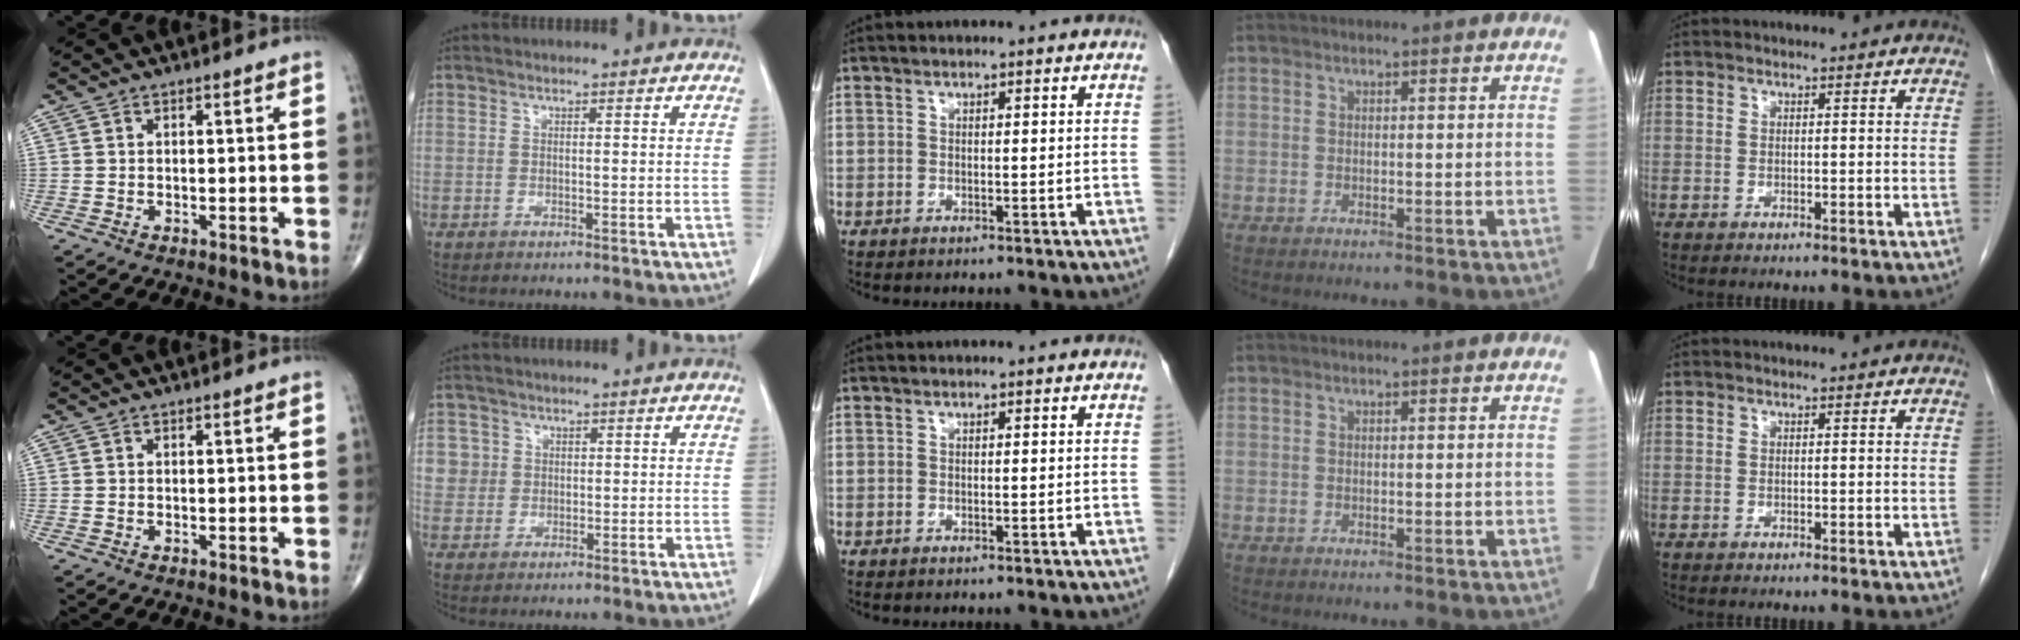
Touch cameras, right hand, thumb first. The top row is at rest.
{"index": {"total": 3.7, "force": [1.0, 3.5, -0.1], "torque": [0.023, 0.005, 0.017]}}